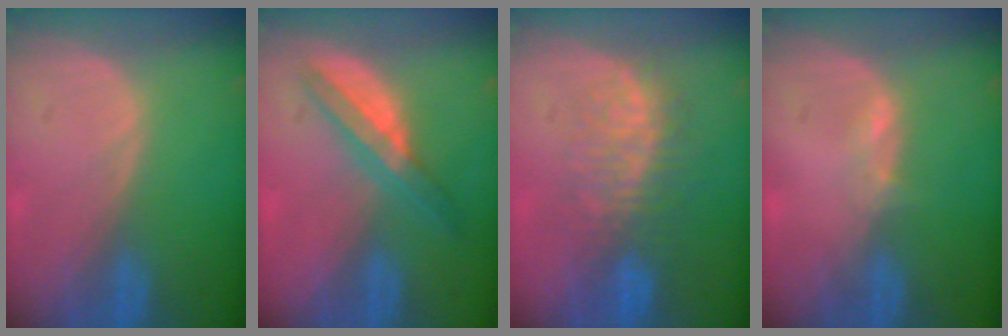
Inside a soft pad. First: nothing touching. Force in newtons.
{"total": 5.6, "press": 5.2, "slide": 1.9}
{"total": 8.1, "press": 7.5, "slide": 2.9}
{"total": 1.3, "press": 1.2, "slide": 0.5}